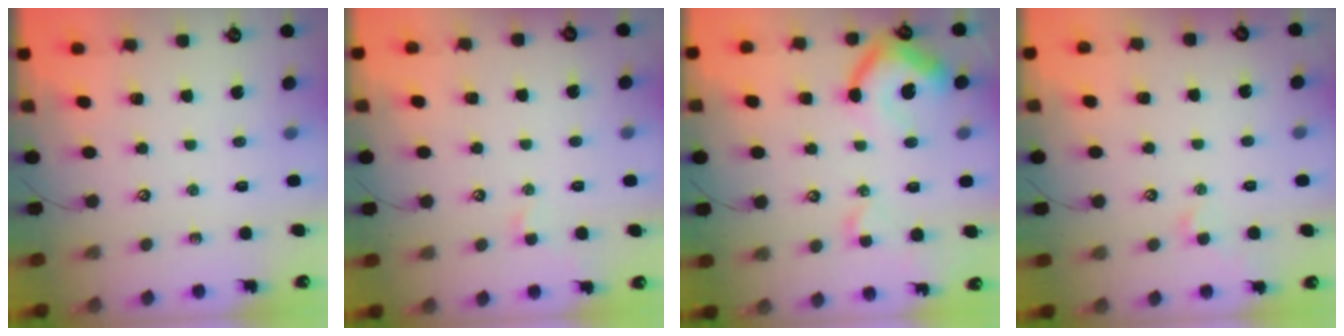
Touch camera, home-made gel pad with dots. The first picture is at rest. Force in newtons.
{"total": 0.0}
{"total": 11.2, "press": 11.1, "slide": 1.5}
{"total": 0.6, "press": 0.3, "slide": 0.5}